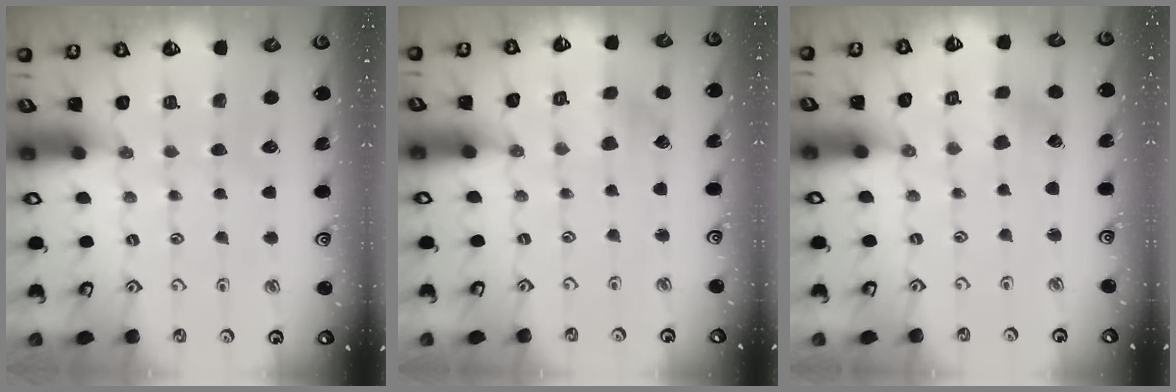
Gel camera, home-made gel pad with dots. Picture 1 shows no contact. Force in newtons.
{"total": 1.7, "press": 1.6, "slide": 0.2}
{"total": 1.2, "press": 1.1, "slide": 0.2}